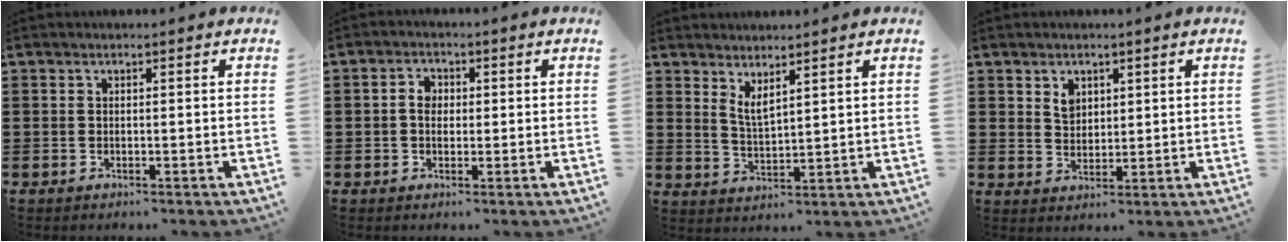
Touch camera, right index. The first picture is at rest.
{"total": 3.1, "force": [0.0, 2.2, 2.1], "torque": [-0.046, 0.011, -0.002]}
{"total": 2.8, "force": [2.4, 0.6, 1.3], "torque": [-0.032, 0.002, 0.044]}
{"total": 3.0, "force": [1.7, 2.2, 1.2], "torque": [-0.022, 0.004, 0.030]}